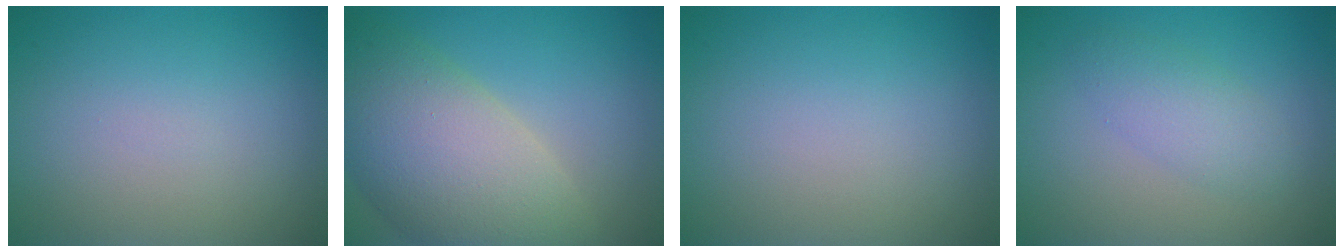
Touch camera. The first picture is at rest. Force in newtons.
{"total": 10.7, "press": 10.7, "slide": 1.0}
{"total": 0.0}
{"total": 2.7, "press": 2.7, "slide": 0.1}